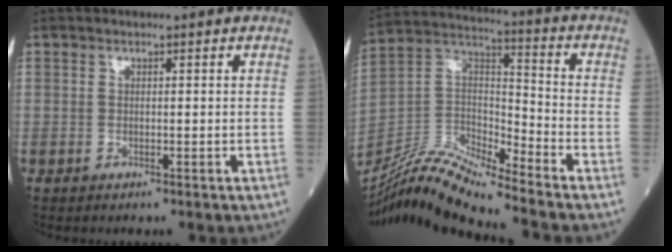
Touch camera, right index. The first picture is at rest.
{"total": 15.6, "force": [-14.7, -0.8, 5.2], "torque": [-0.106, 0.025, -0.282]}